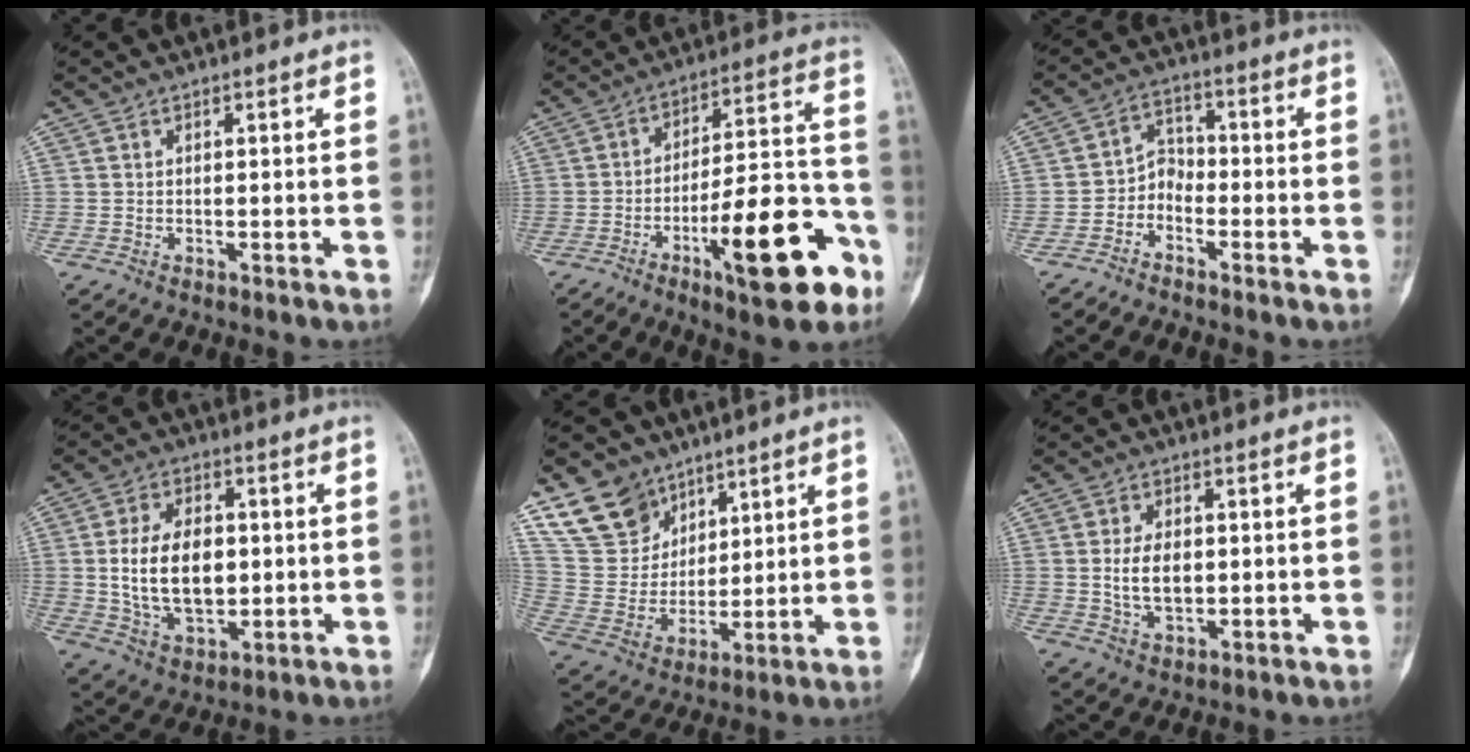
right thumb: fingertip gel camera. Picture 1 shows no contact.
{"total": 19.8, "force": [-9.1, 5.7, 16.7], "torque": [-0.233, 0.059, -0.134]}
{"total": 4.4, "force": [-2.7, 3.1, 1.6], "torque": [-0.005, 0.029, -0.063]}
{"total": 14.0, "force": [0.5, 8.8, 10.9], "torque": [-0.173, -0.001, 0.018]}
{"total": 13.0, "force": [8.9, 8.9, 3.2], "torque": [-0.031, -0.047, 0.188]}
{"total": 6.9, "force": [0.1, 4.2, 5.5], "torque": [-0.092, -0.004, 0.009]}